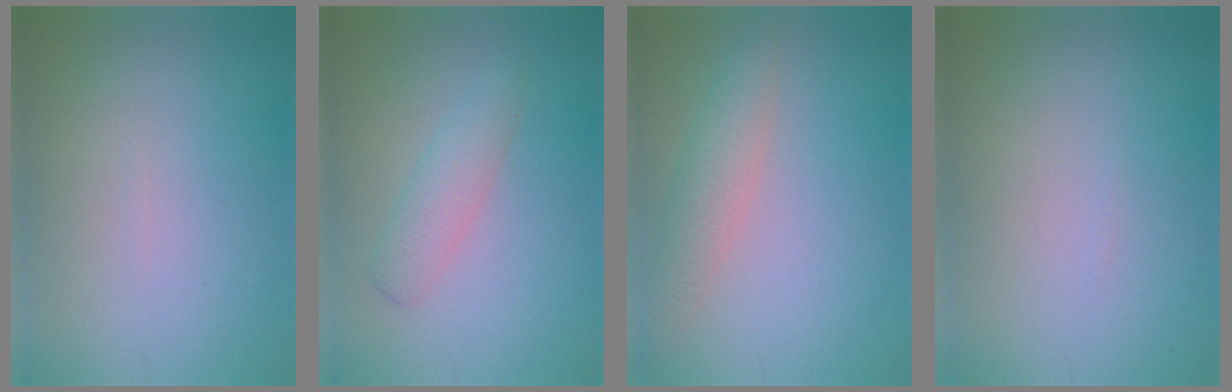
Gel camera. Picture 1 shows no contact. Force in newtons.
{"total": 2.4, "press": 2.4, "slide": 0.1}
{"total": 2.9, "press": 2.9, "slide": 0.2}
{"total": 0.0}